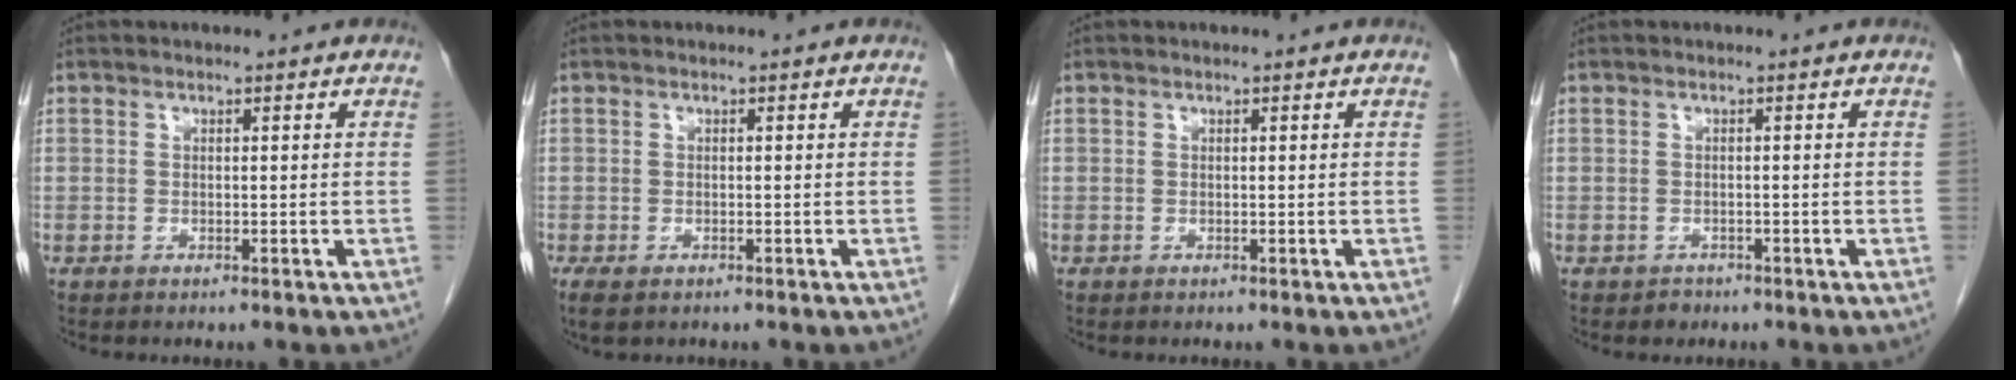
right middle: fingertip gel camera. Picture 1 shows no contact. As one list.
[{"total": 2.9, "force": [-1.9, 1.4, 1.7], "torque": [-0.032, -0.008, -0.027]}, {"total": 0.0}, {"total": 1.2, "force": [-0.9, 0.8, 0.0], "torque": [-0.003, 0.002, -0.013]}]